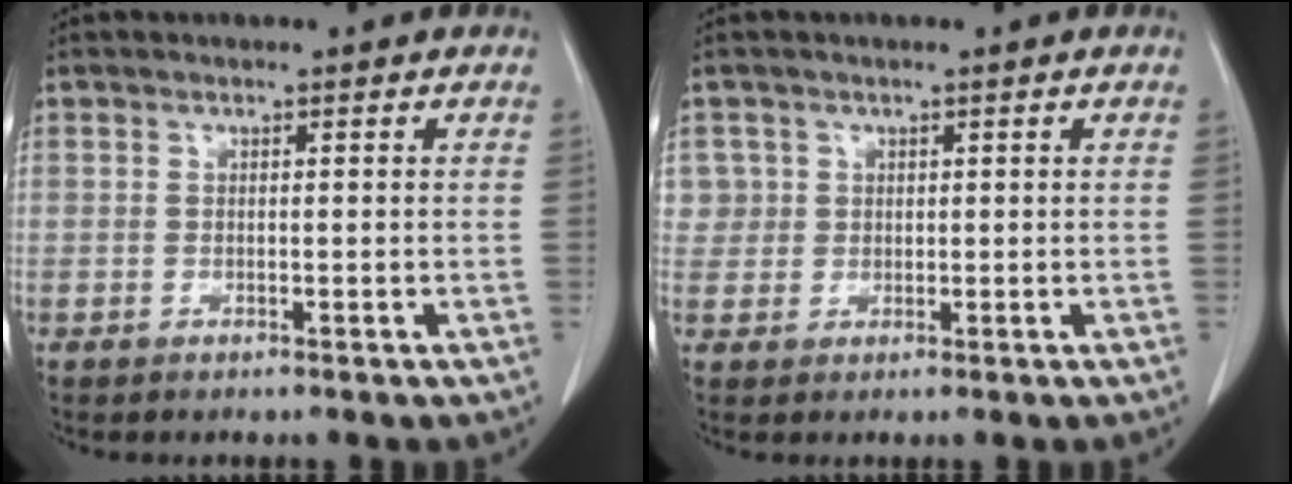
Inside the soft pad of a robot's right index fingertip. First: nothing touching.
{"total": 2.7, "force": [0.9, 2.5, -0.3], "torque": [0.022, 0.003, 0.013]}